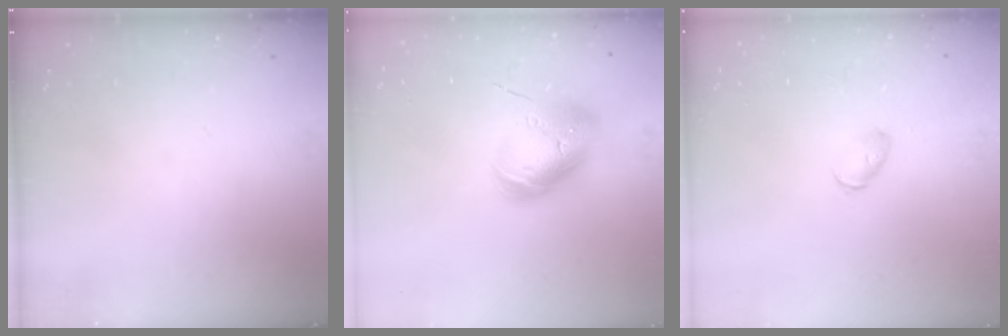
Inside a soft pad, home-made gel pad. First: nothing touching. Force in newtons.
{"total": 15.1, "press": 14.9, "slide": 2.3}
{"total": 5.5, "press": 5.4, "slide": 1.0}